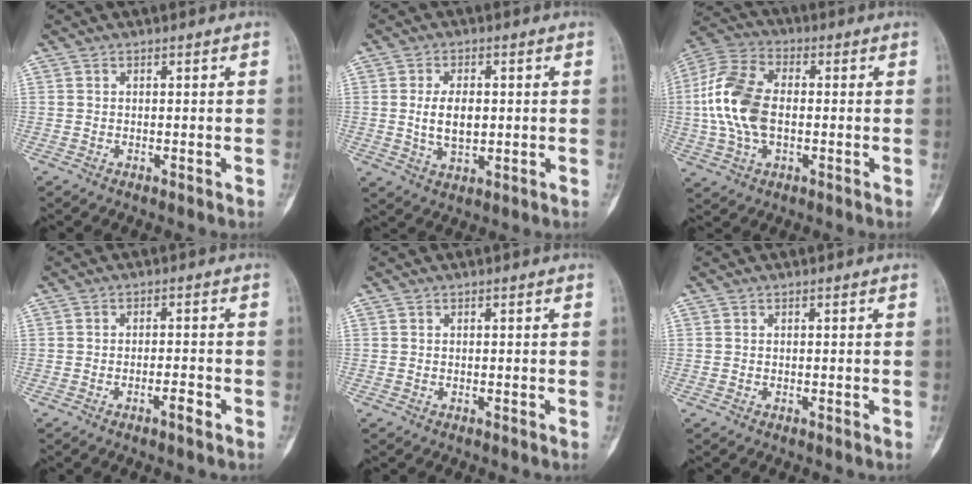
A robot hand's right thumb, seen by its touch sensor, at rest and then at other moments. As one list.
[{"total": 6.7, "force": [0.3, 3.8, 5.5], "torque": [-0.092, -0.007, 0.008]}, {"total": 14.4, "force": [-0.3, 8.6, 11.6], "torque": [-0.246, 0.021, -0.011]}, {"total": 2.6, "force": [-1.6, 0.5, 2.0], "torque": [-0.031, 0.009, -0.028]}, {"total": 0.0}, {"total": 0.0}]